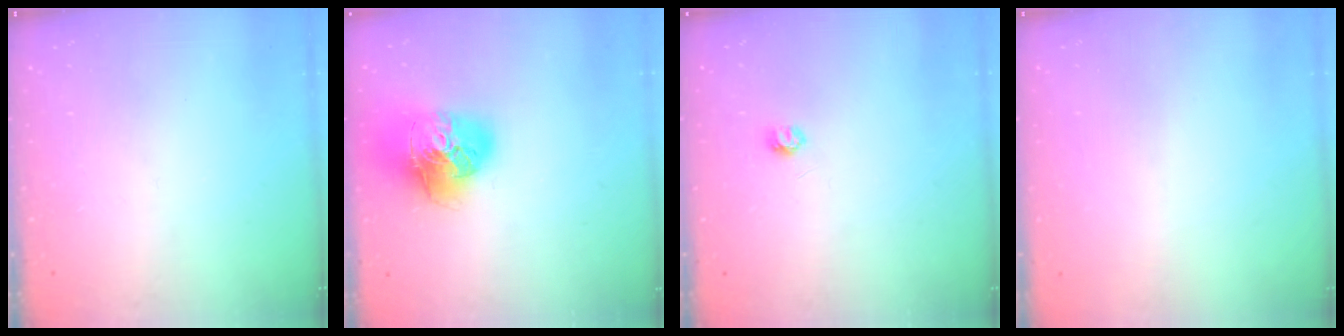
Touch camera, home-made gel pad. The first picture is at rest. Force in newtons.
{"total": 20.5, "press": 20.4, "slide": 2.4}
{"total": 3.2, "press": 3.2, "slide": 0.3}
{"total": 0.9, "press": 0.9, "slide": 0.1}